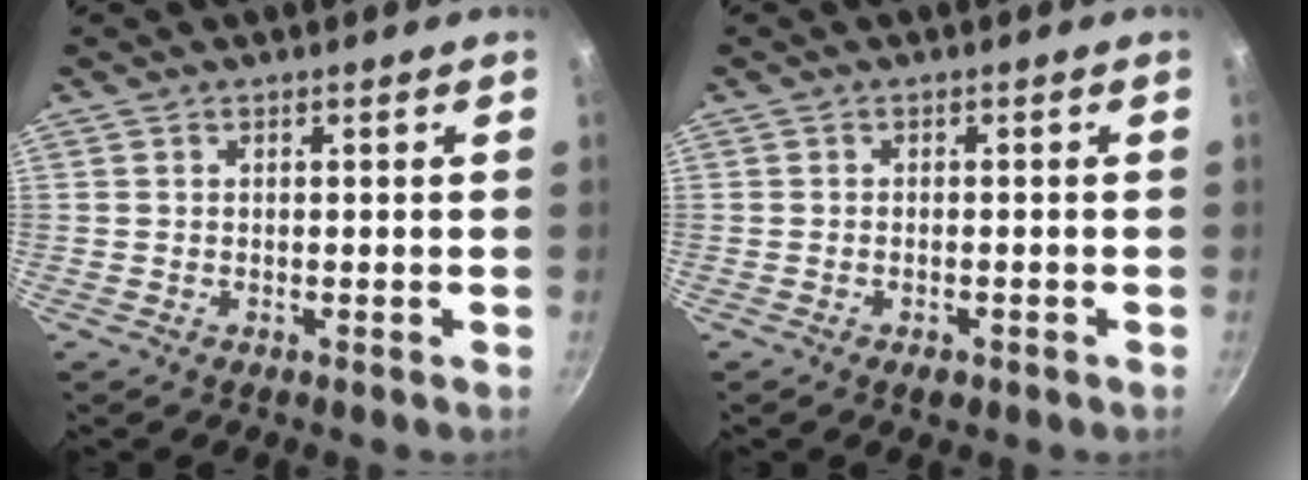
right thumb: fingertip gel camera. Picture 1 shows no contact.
{"total": 1.7, "force": [-1.0, 0.8, 1.0], "torque": [-0.016, 0.004, -0.013]}